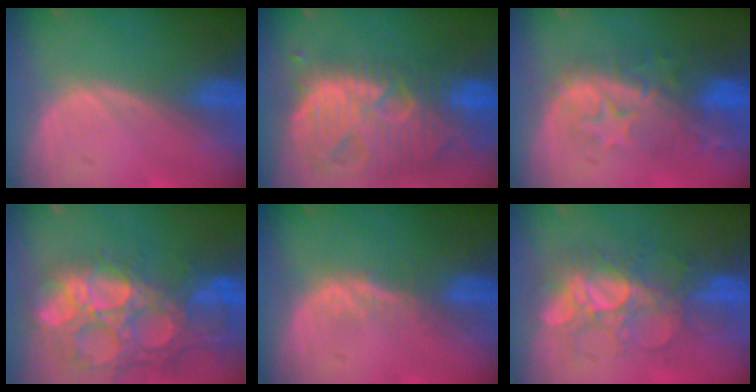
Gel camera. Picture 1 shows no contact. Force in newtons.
{"total": 13.7, "press": 11.6, "slide": 7.3}
{"total": 9.9, "press": 8.6, "slide": 4.8}
{"total": 15.1, "press": 12.5, "slide": 8.5}
{"total": 1.4, "press": 1.4, "slide": 0.1}
{"total": 8.2, "press": 7.7, "slide": 2.8}